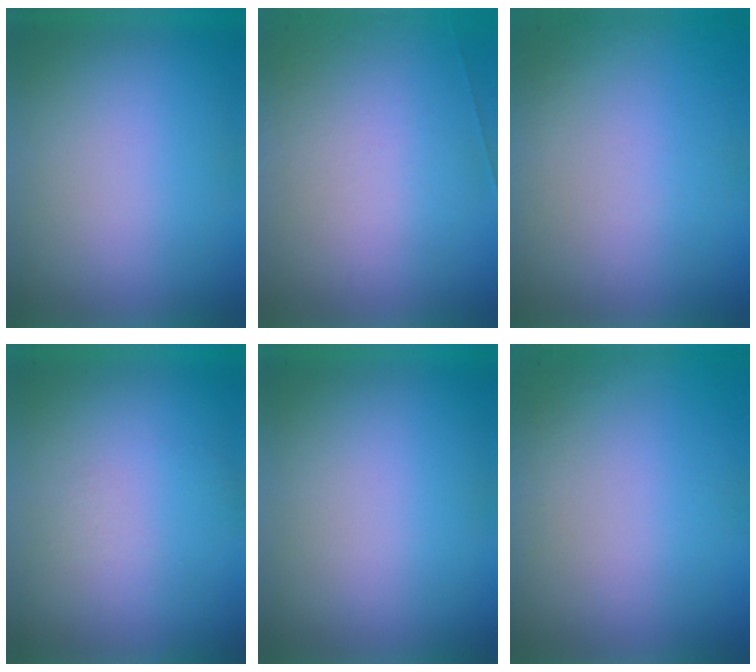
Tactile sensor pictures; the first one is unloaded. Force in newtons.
{"total": 6.8}
{"total": 8.1}
{"total": 1.3}
{"total": 0.0}
{"total": 4.8}